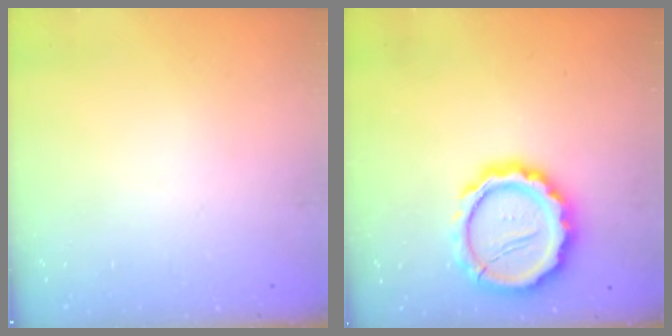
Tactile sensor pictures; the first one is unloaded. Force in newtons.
{"total": 14.5, "press": 14.2, "slide": 2.5}